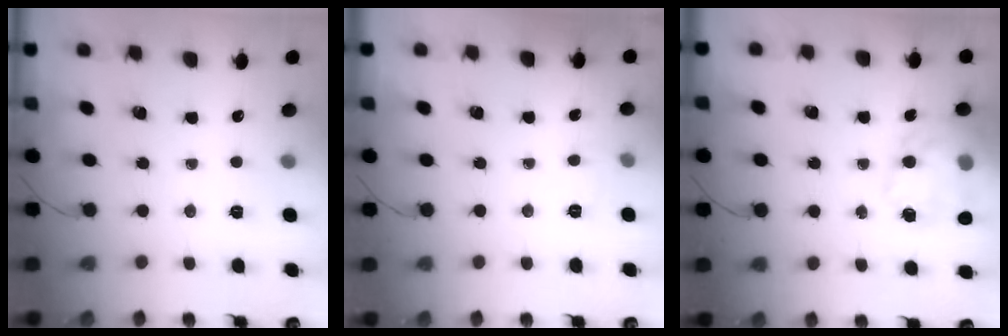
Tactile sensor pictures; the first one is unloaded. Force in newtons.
{"total": 4.9, "press": 4.7, "slide": 1.2}
{"total": 20.6, "press": 20.3, "slide": 3.5}